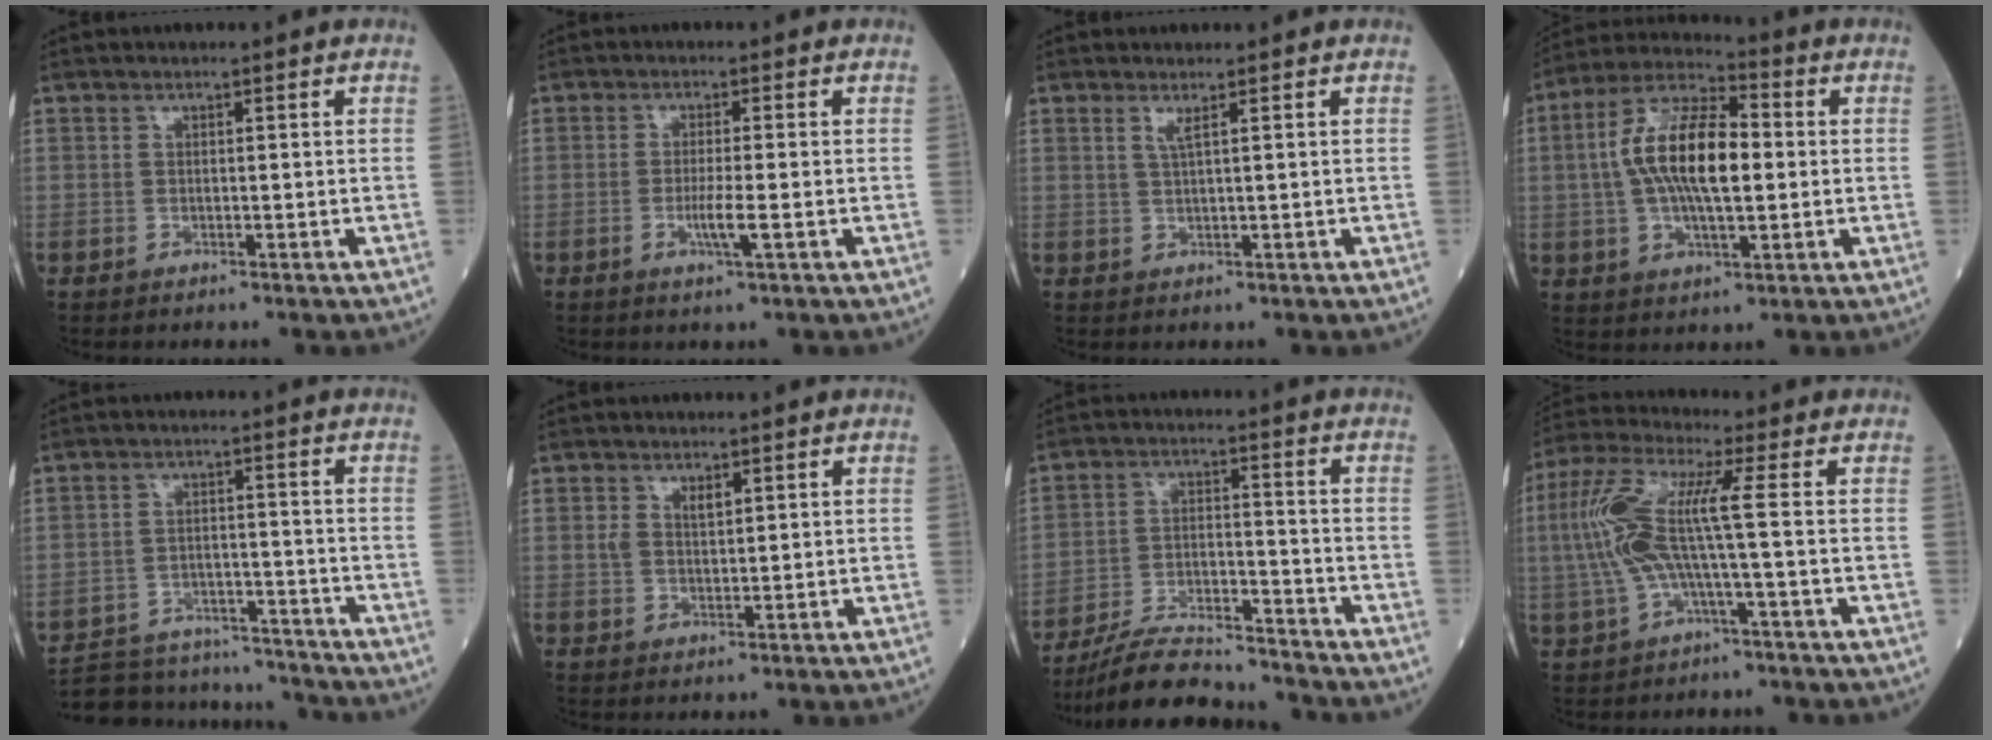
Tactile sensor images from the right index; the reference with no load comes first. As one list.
[{"total": 3.4, "force": [-0.9, -0.2, 3.3], "torque": [-0.064, -0.007, -0.018]}, {"total": 1.4, "force": [0.8, -0.2, 1.1], "torque": [-0.029, -0.004, 0.016]}, {"total": 13.5, "force": [0.5, 4.7, 12.7], "torque": [-0.254, 0.018, 0.006]}, {"total": 14.9, "force": [-14.2, 3.7, 2.8], "torque": [-0.048, 0.018, -0.203]}, {"total": 2.9, "force": [1.2, 1.5, 2.2], "torque": [-0.045, 0.008, 0.024]}, {"total": 12.6, "force": [-11.9, 1.3, 3.8], "torque": [-0.062, 0.009, -0.206]}, {"total": 9.7, "force": [-0.2, 0.3, 9.7], "torque": [-0.223, 0.028, -0.008]}]